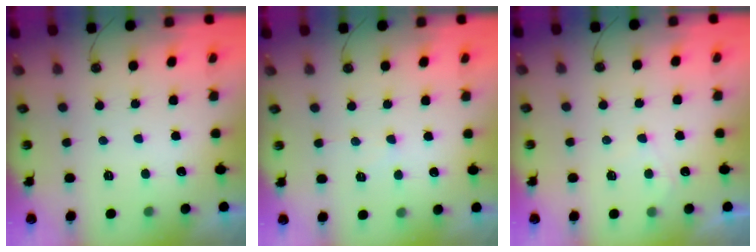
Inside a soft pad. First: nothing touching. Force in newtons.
{"total": 5.0, "press": 4.9, "slide": 0.7}
{"total": 4.7, "press": 4.7, "slide": 0.5}